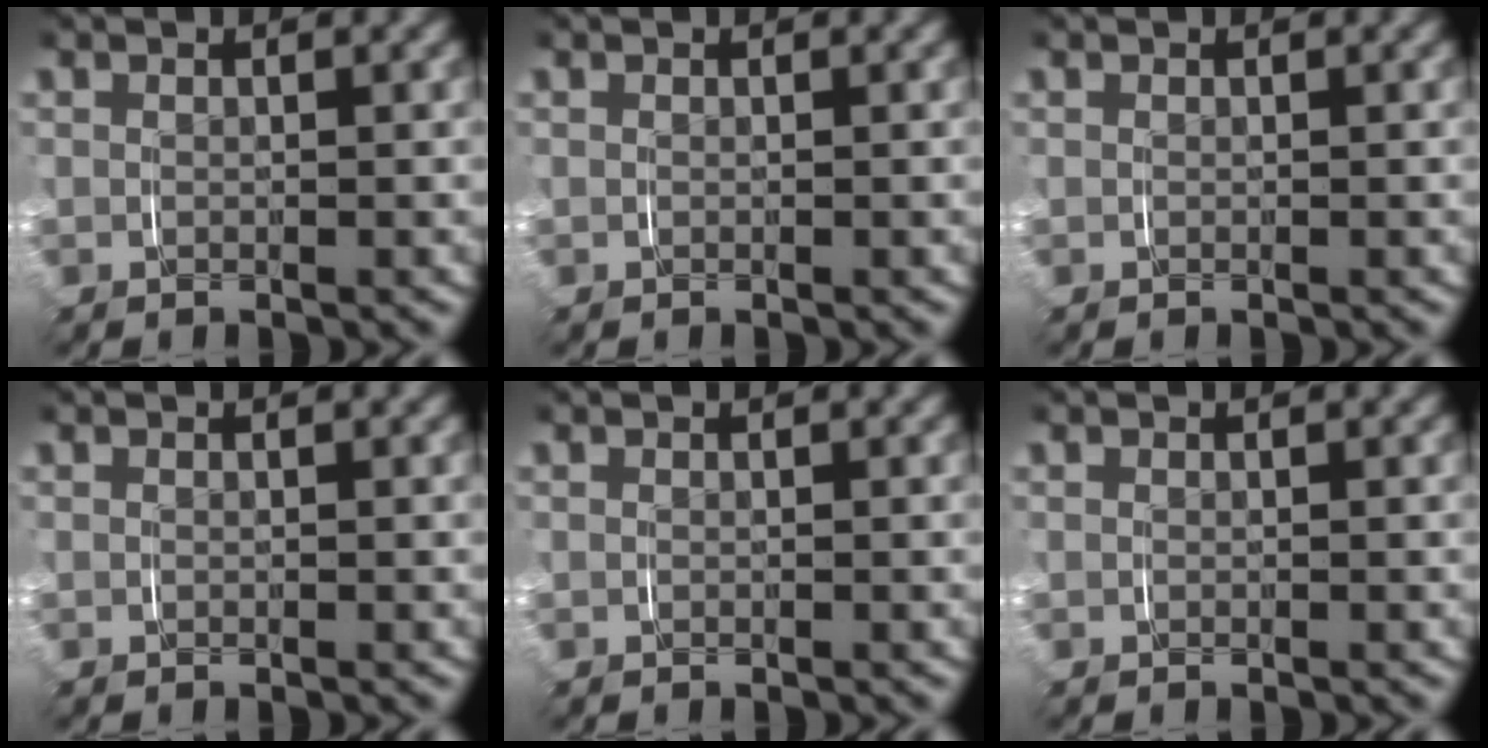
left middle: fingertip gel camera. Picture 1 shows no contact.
{"total": 0.0}
{"total": 0.0}
{"total": 0.0}
{"total": 0.0}
{"total": 0.0}